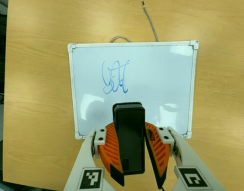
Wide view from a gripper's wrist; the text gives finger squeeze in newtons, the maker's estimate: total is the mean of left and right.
{"total": 11.9, "left": 11.1, "right": 12.7}